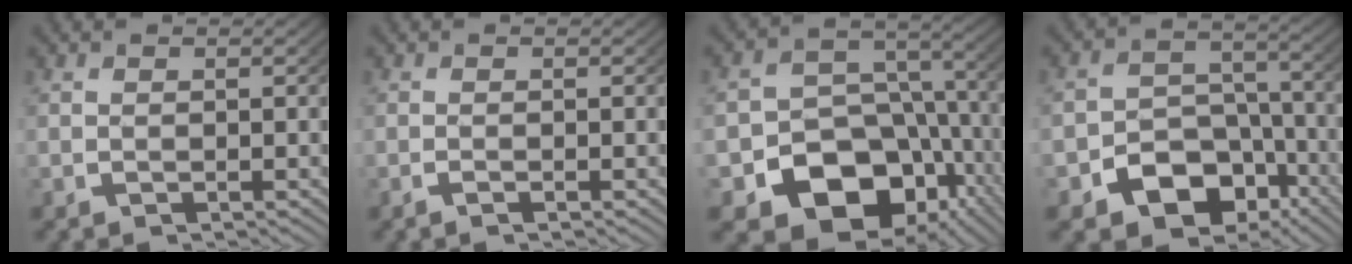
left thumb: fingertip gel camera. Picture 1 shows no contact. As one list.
[{"total": 0.7, "force": [-0.5, 0.1, 0.5], "torque": [-0.012, -0.001, -0.010]}, {"total": 15.3, "force": [-6.6, 11.2, 8.0], "torque": [-0.141, -0.063, -0.090]}, {"total": 9.3, "force": [-4.9, 6.6, 4.3], "torque": [-0.071, -0.040, -0.065]}]